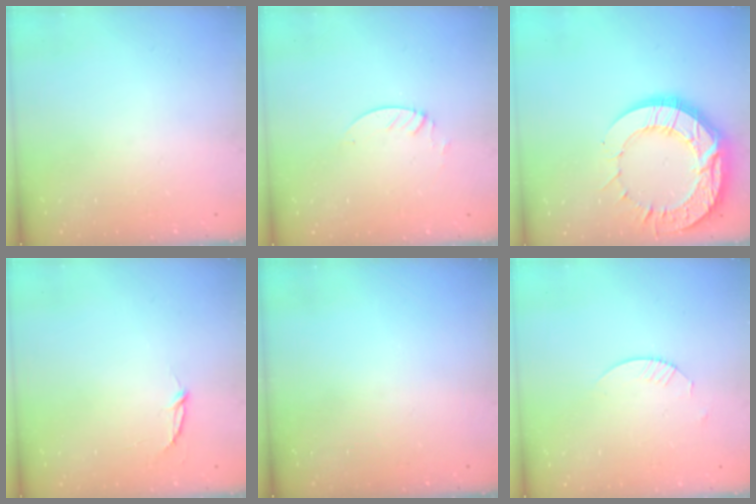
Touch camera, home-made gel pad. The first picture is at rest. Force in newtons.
{"total": 1.3, "press": 1.3, "slide": 0.1}
{"total": 20.2, "press": 20.1, "slide": 1.8}
{"total": 2.8, "press": 2.8, "slide": 0.3}
{"total": 0.0}
{"total": 1.8, "press": 1.8, "slide": 0.2}